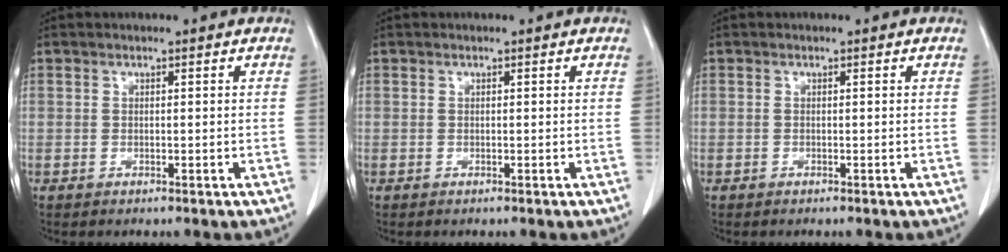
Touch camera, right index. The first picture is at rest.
{"total": 0.0}
{"total": 0.0}